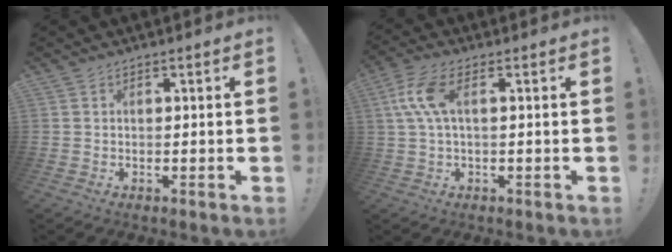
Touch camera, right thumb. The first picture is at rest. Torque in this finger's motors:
{"motor_torque": [0.26, 0.12, 0.87, -0.09, 0.05]}